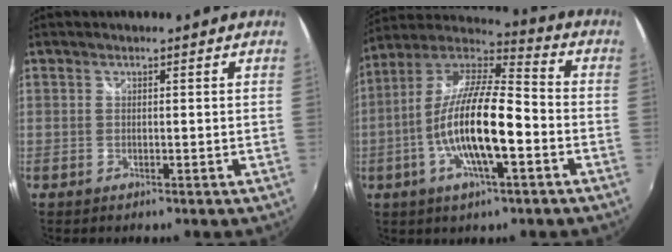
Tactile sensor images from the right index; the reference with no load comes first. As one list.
[{"total": 16.8, "force": [-4.6, 4.1, 15.6], "torque": [-0.298, -0.002, -0.090]}]